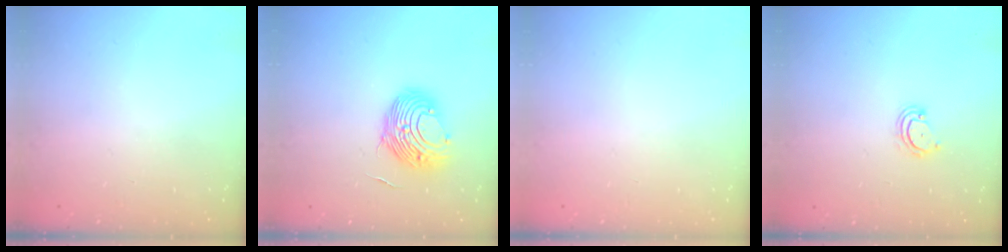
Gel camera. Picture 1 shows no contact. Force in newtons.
{"total": 13.4, "press": 13.4, "slide": 0.8}
{"total": 0.0}
{"total": 3.9, "press": 3.9, "slide": 0.3}